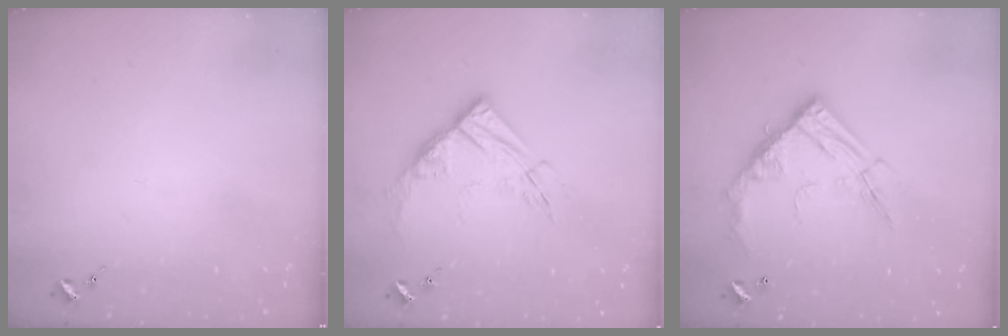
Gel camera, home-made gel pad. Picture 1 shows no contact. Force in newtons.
{"total": 12.7, "press": 12.6, "slide": 1.3}
{"total": 17.2, "press": 17.1, "slide": 1.4}